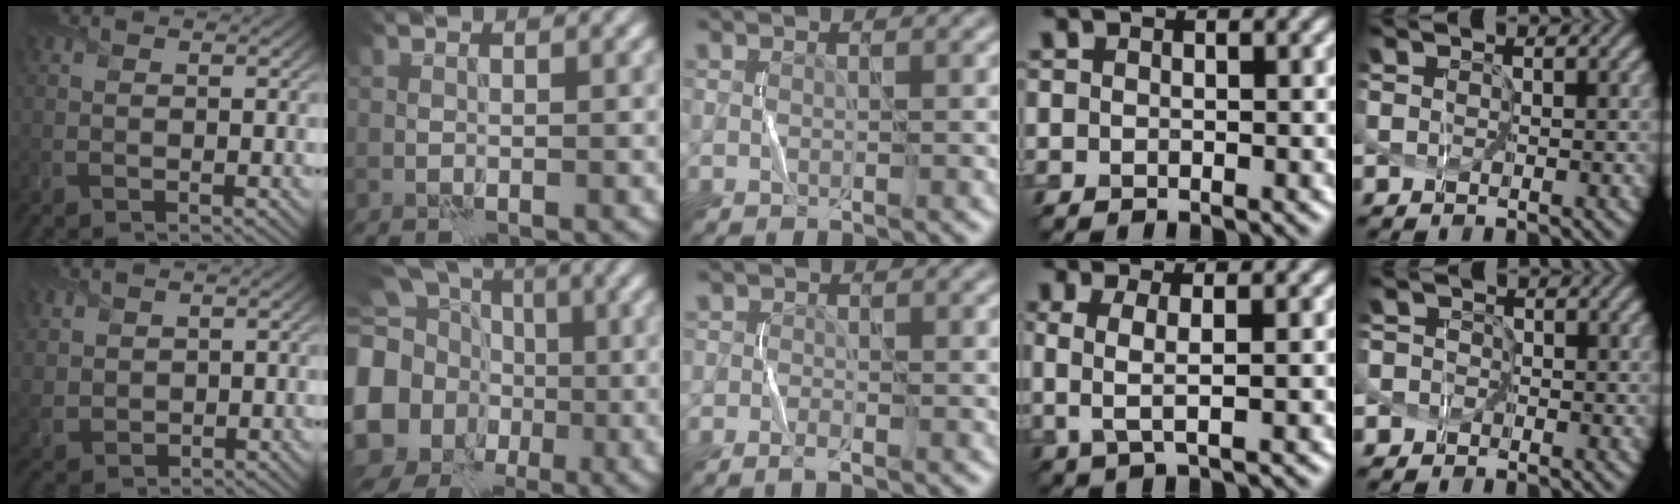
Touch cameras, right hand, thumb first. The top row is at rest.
{"thumb": {"total": 2.9, "force": [1.7, 2.2, 0.6], "torque": [-0.030, -0.003, 0.041]}, "index": {"total": 18.7, "force": [-1.9, 17.0, 7.6], "torque": [-0.191, -0.006, -0.073]}, "middle": {"total": 1.0, "force": [-0.6, 0.5, 0.7], "torque": [-0.012, 0.000, -0.014]}, "ring": {"total": 2.7, "force": [0.3, 0.8, 2.5], "torque": [-0.058, -0.004, 0.007]}, "little": {"total": 1.8, "force": [-1.0, 1.5, 0.1], "torque": [0.007, 0.013, -0.031]}}